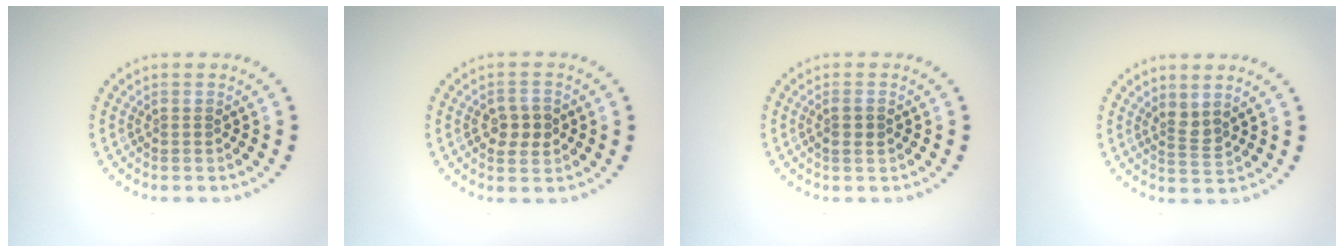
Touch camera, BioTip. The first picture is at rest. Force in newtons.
{"total": 2.7, "press": 2.7, "slide": 0.1}
{"total": 1.3, "press": 1.3, "slide": 0.3}
{"total": 1.7, "press": 1.2, "slide": 1.2}